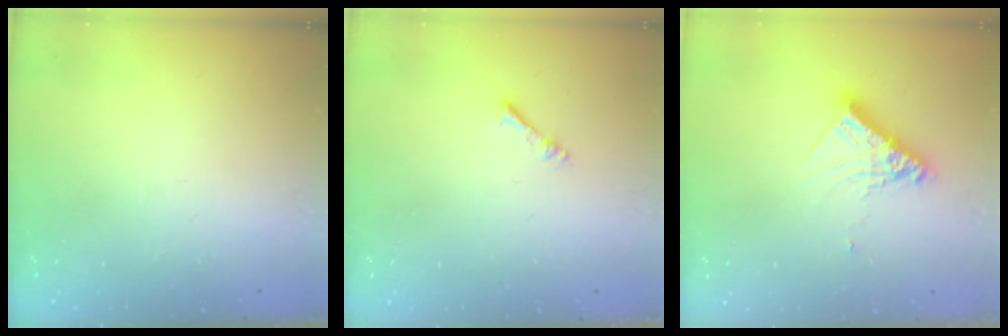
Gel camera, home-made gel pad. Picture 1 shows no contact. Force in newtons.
{"total": 1.1, "press": 1.1, "slide": 0.2}
{"total": 10.1, "press": 10.1, "slide": 0.9}